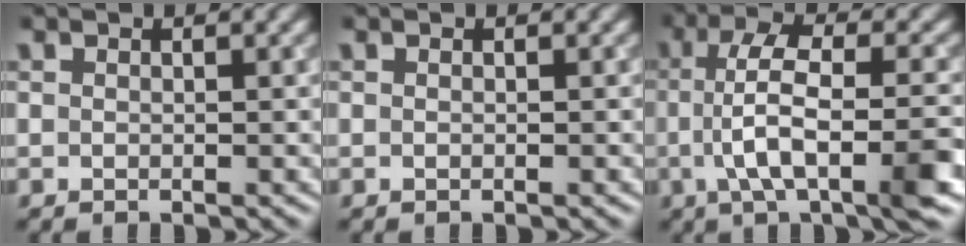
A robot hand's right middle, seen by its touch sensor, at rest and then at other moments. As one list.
[{"total": 0.0}, {"total": 8.0, "force": [-1.4, 2.4, 7.5], "torque": [-0.127, 0.010, -0.026]}]